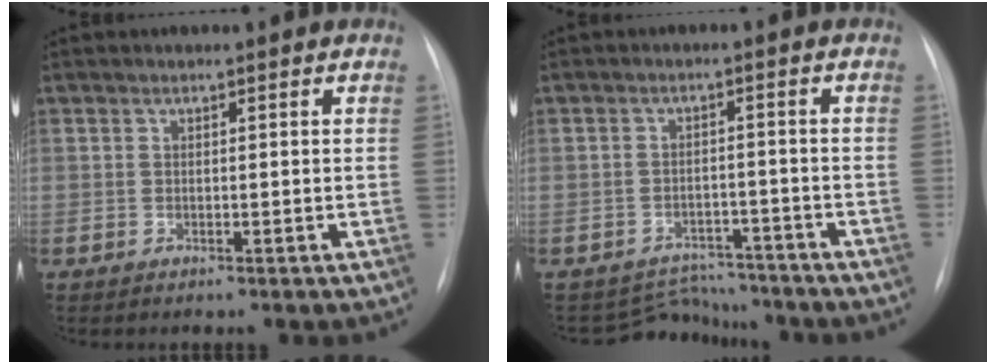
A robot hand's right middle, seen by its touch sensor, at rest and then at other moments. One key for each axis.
{"total": 5.7, "fx": -5.2, "fy": 1.7, "fz": -1.4, "tx": 0.022, "ty": 0.023, "tz": -0.074}